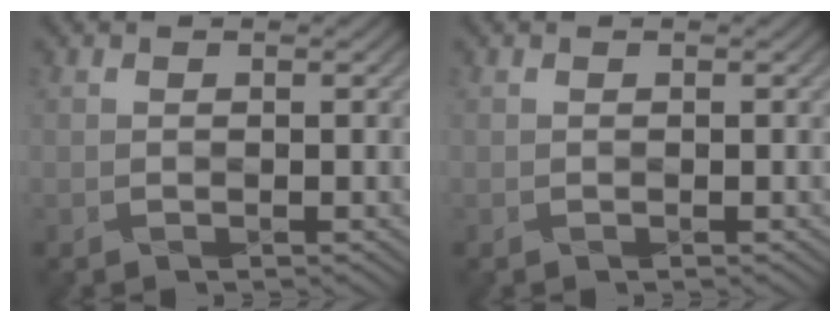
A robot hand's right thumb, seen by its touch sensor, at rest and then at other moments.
{"total": 0.0}